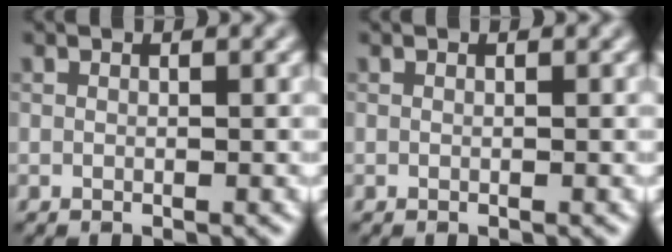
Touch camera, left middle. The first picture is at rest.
{"total": 0.0}